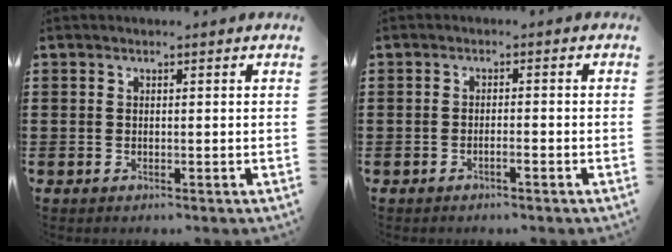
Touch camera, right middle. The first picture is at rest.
{"total": 1.2, "force": [-0.9, 0.1, 0.7], "torque": [-0.015, -0.003, -0.017]}